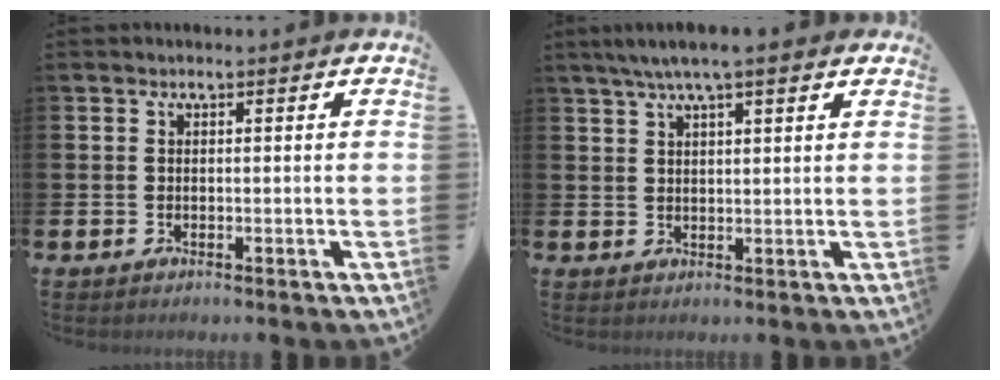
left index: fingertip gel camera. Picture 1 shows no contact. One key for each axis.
{"total": 4.9, "fx": 3.9, "fy": 0.5, "fz": 2.9, "tx": -0.058, "ty": -0.004, "tz": 0.068}